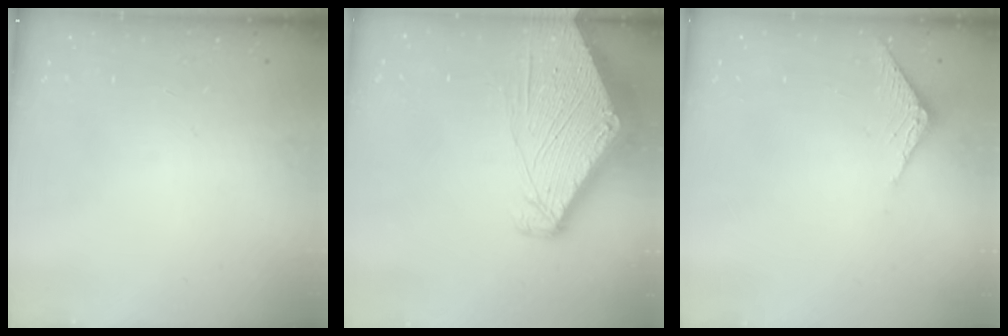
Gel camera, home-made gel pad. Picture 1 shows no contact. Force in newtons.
{"total": 6.9, "press": 6.9, "slide": 0.6}
{"total": 3.4, "press": 3.4, "slide": 0.2}